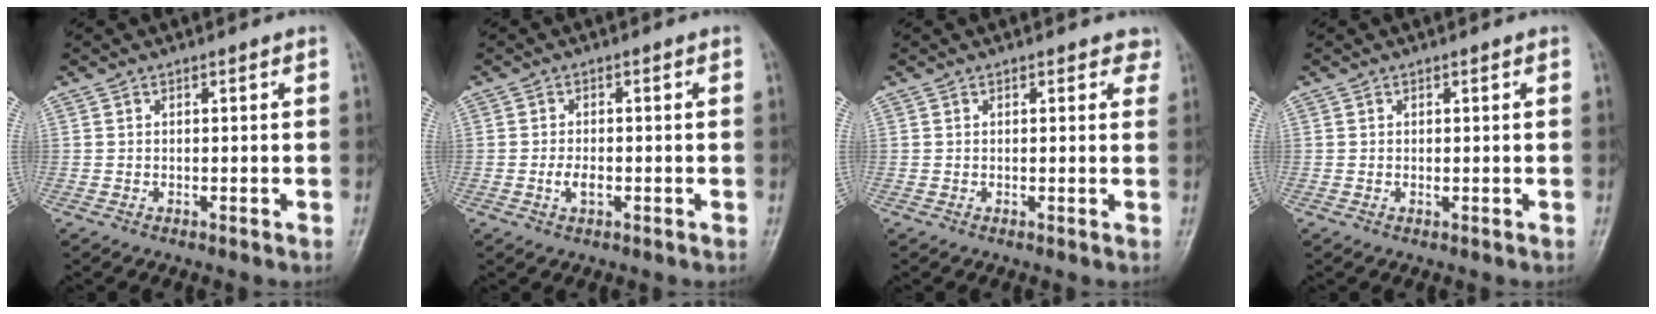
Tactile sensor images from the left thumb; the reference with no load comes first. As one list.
[{"total": 2.5, "force": [-0.9, 1.4, 1.9], "torque": [-0.037, 0.004, -0.017]}, {"total": 2.1, "force": [1.3, 1.4, 0.9], "torque": [0.019, -0.003, 0.008]}, {"total": 0.7, "force": [0.1, 0.4, 0.6], "torque": [-0.008, 0.003, 0.004]}]